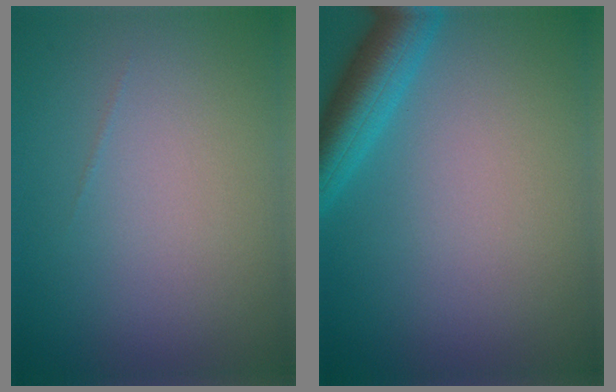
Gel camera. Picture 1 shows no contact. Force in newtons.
{"total": 4.6, "press": 4.6, "slide": 0.3}